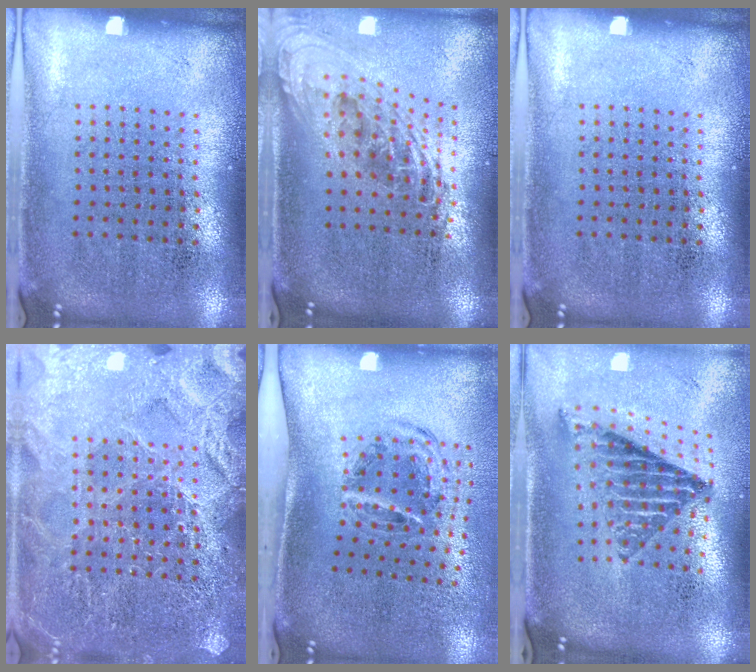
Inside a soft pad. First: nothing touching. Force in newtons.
{"total": 2.3, "press": 1.6, "slide": 1.6}
{"total": 0.0}
{"total": 6.1, "press": 6.0, "slide": 0.9}
{"total": 1.2, "press": 1.0, "slide": 0.6}
{"total": 1.7, "press": 1.4, "slide": 1.0}